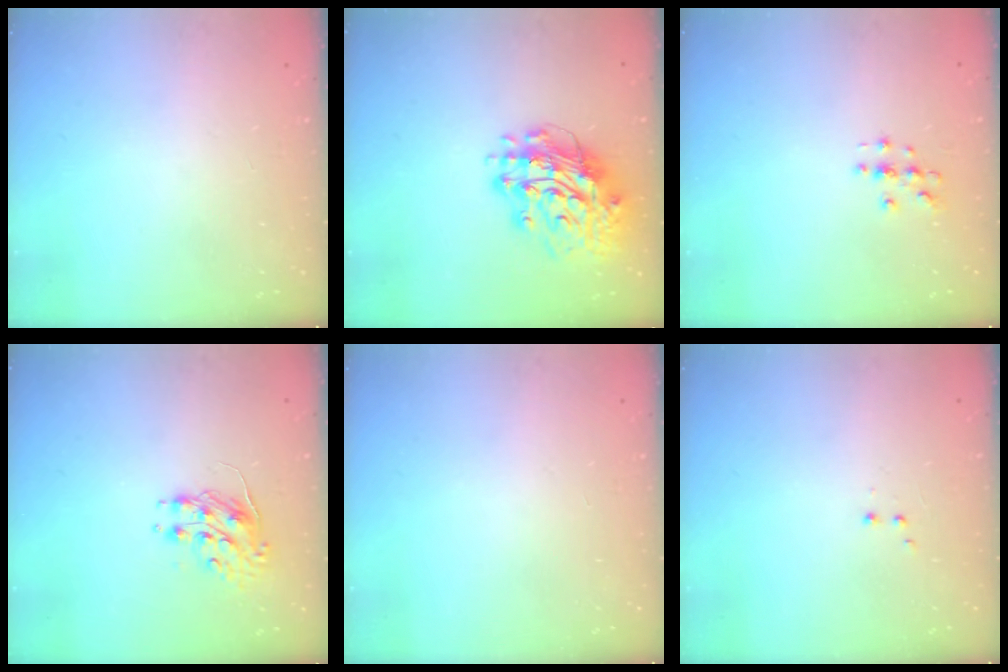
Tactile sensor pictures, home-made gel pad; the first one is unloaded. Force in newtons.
{"total": 15.8, "press": 15.7, "slide": 1.7}
{"total": 2.9, "press": 2.9, "slide": 0.3}
{"total": 8.5, "press": 8.4, "slide": 0.6}
{"total": 0.0}
{"total": 1.9, "press": 1.8, "slide": 0.5}